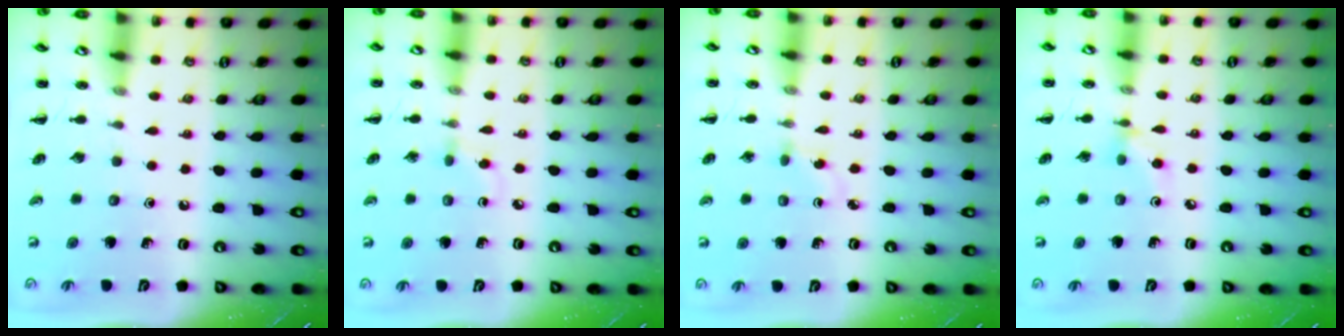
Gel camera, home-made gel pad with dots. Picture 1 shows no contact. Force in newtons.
{"total": 2.6, "press": 2.4, "slide": 1.2}
{"total": 2.4, "press": 2.2, "slide": 0.9}
{"total": 3.9, "press": 3.8, "slide": 0.8}